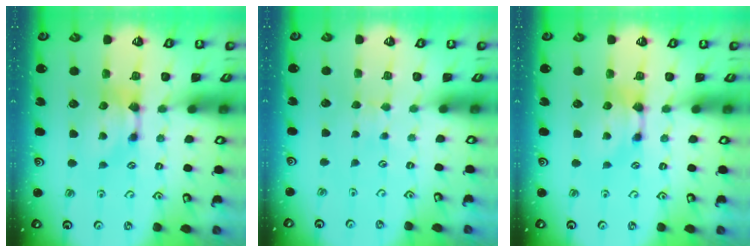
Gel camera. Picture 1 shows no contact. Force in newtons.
{"total": 2.7, "press": 2.7, "slide": 0.4}
{"total": 0.0}